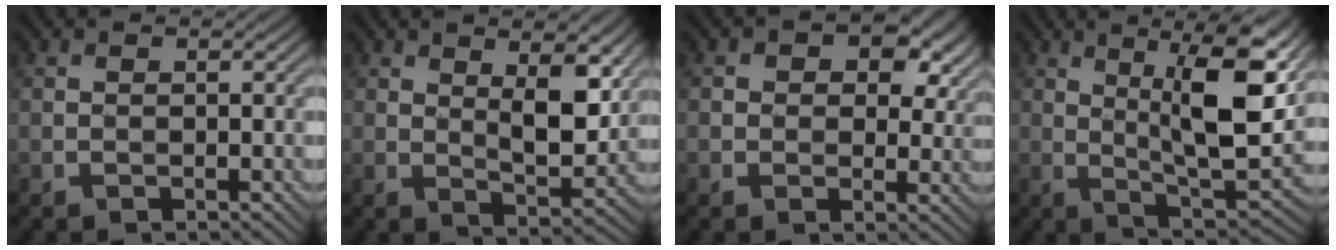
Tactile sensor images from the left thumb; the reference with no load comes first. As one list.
[{"total": 7.3, "force": [2.8, 3.0, 6.1], "torque": [-0.105, -0.009, 0.051]}, {"total": 8.5, "force": [3.3, 5.7, 5.4], "torque": [-0.084, 0.001, 0.048]}, {"total": 13.6, "force": [5.1, 3.7, 12.0], "torque": [-0.181, 0.000, 0.088]}]